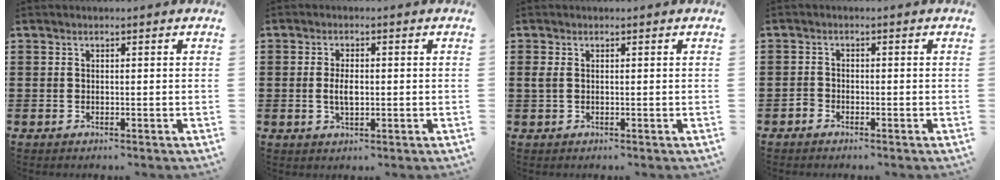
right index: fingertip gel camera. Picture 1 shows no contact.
{"total": 3.2, "force": [-0.1, 1.4, 2.9], "torque": [-0.061, 0.002, -0.006]}
{"total": 1.2, "force": [0.2, 0.6, 1.0], "torque": [-0.028, 0.002, 0.000]}
{"total": 1.5, "force": [-1.3, 0.7, 0.3], "torque": [-0.007, 0.003, -0.027]}